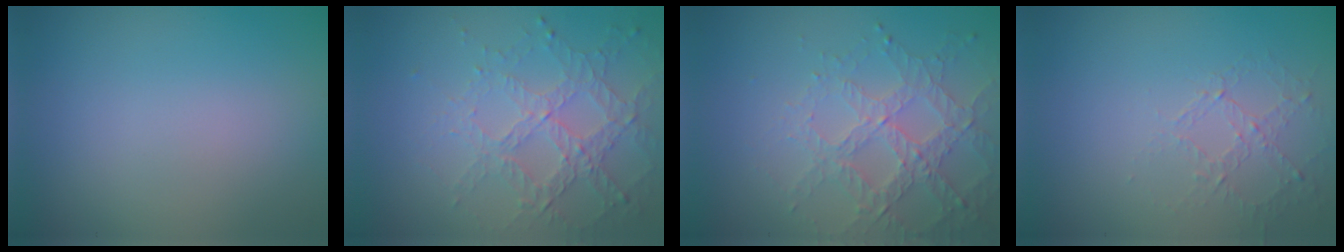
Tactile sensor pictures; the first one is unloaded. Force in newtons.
{"total": 4.7, "press": 3.3, "slide": 3.3}
{"total": 3.6, "press": 3.6, "slide": 0.8}
{"total": 1.1, "press": 0.5, "slide": 1.0}